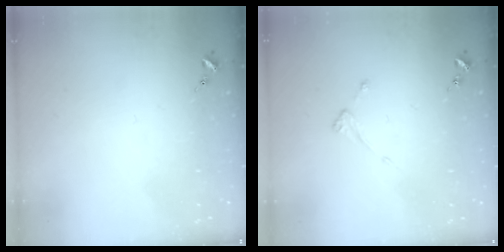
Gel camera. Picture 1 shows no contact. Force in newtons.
{"total": 3.8, "press": 3.7, "slide": 0.2}